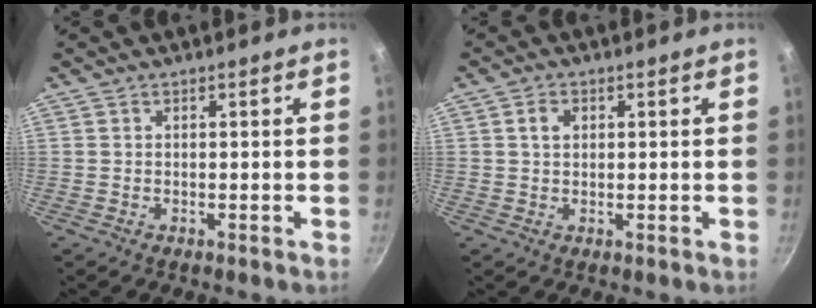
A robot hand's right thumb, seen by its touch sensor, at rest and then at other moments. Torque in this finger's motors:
{"motor_torque": [0.35, 0.69, 0.29, 0.13, 0.15]}